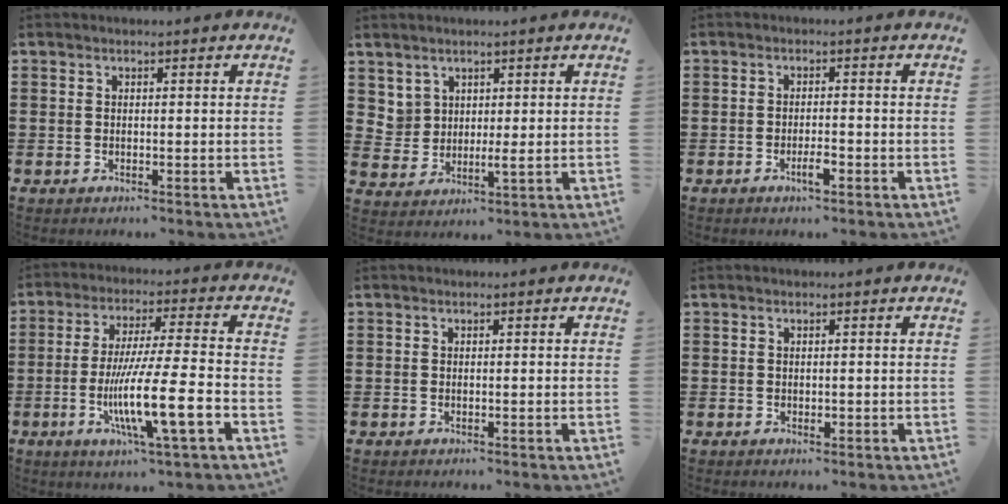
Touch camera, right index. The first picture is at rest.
{"total": 3.3, "force": [2.2, 2.2, 1.0], "torque": [-0.034, 0.004, 0.044]}
{"total": 2.9, "force": [-1.5, 0.7, 2.3], "torque": [-0.046, -0.001, -0.029]}
{"total": 13.2, "force": [-4.4, 1.2, 12.4], "torque": [-0.236, -0.011, -0.084]}
{"total": 0.0}
{"total": 0.5, "force": [-0.1, 0.3, 0.4], "torque": [-0.009, -0.001, -0.002]}